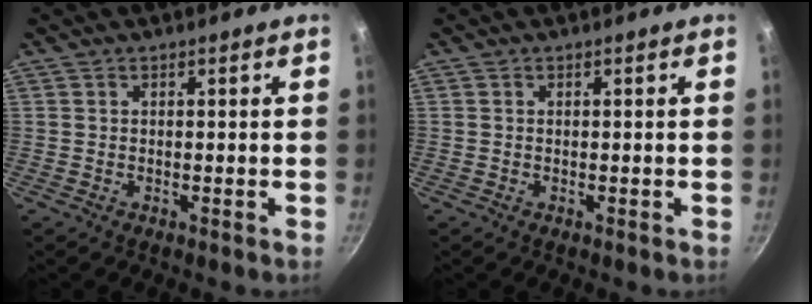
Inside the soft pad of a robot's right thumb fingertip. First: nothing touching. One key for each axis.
{"total": 0.0}